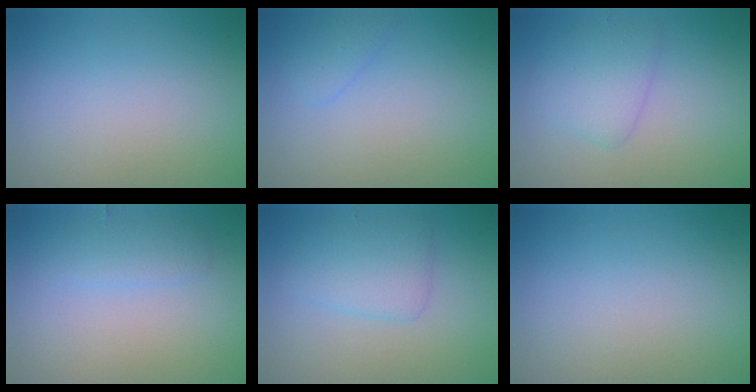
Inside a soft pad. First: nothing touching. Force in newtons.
{"total": 1.3, "press": 1.3, "slide": 0.0}
{"total": 2.6, "press": 2.6, "slide": 0.1}
{"total": 1.7, "press": 1.7, "slide": 0.2}
{"total": 2.8, "press": 2.8, "slide": 0.1}
{"total": 0.0}